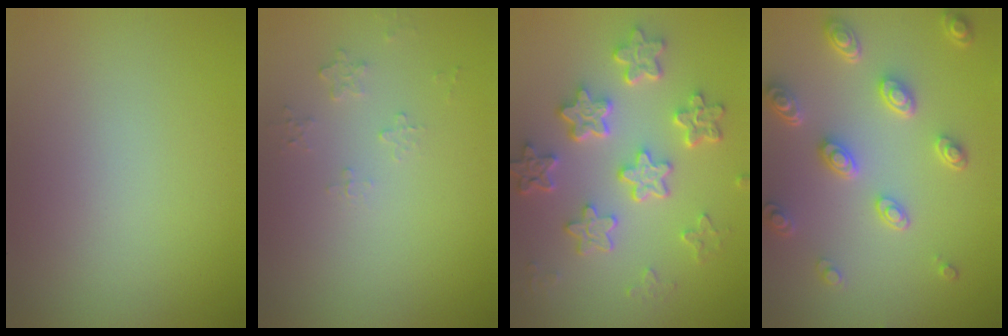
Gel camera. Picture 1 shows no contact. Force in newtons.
{"total": 0.7, "press": 0.5, "slide": 0.5}
{"total": 6.2, "press": 4.9, "slide": 3.9}
{"total": 4.7, "press": 3.8, "slide": 2.9}